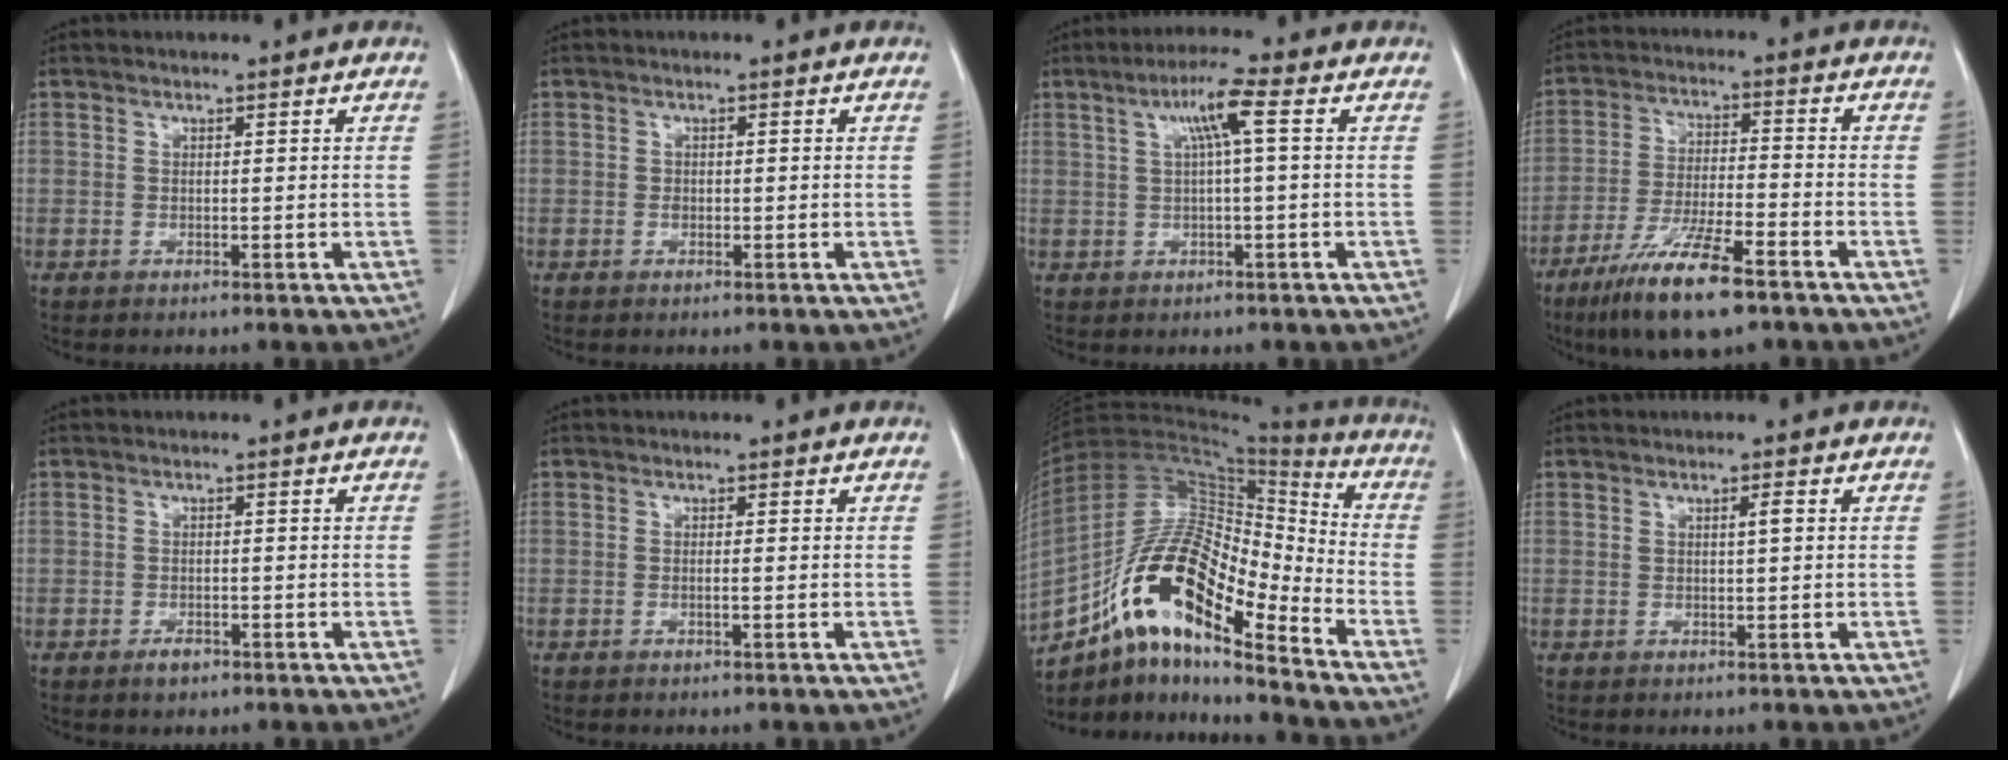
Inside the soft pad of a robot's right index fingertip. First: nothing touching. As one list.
[{"total": 0.7, "force": [-0.1, 0.6, 0.4], "torque": [-0.007, 0.002, -0.003]}, {"total": 5.4, "force": [1.4, -0.3, 5.2], "torque": [-0.094, 0.014, 0.026]}, {"total": 12.7, "force": [-8.3, 1.8, 9.4], "torque": [-0.180, -0.026, -0.145]}, {"total": 1.8, "force": [-1.2, 0.9, 0.9], "torque": [-0.012, 0.003, -0.016]}, {"total": 0.6, "force": [-0.2, -0.1, 0.5], "torque": [-0.008, 0.000, -0.004]}, {"total": 17.3, "force": [-10.5, 4.5, 13.1], "torque": [-0.241, 0.033, -0.180]}, {"total": 1.4, "force": [0.4, 0.1, 1.3], "torque": [-0.023, 0.002, 0.005]}]